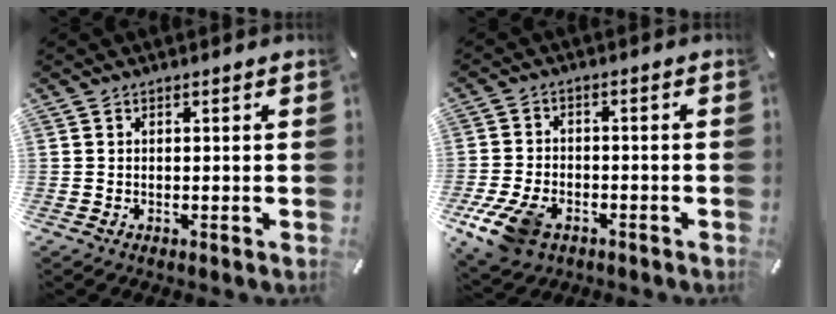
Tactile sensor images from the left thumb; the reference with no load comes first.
{"total": 9.7, "force": [-5.0, 6.0, 5.7], "torque": [-0.131, 0.015, -0.093]}